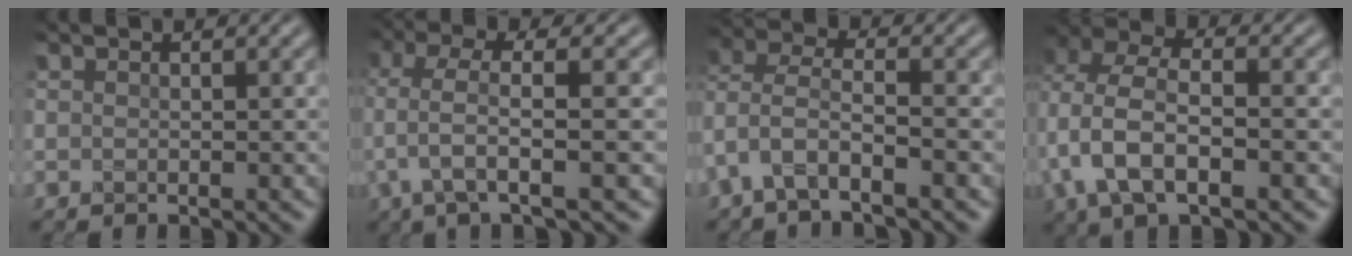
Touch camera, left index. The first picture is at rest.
{"total": 4.4, "force": [-0.1, 0.9, 4.4], "torque": [-0.093, 0.009, -0.004]}
{"total": 3.6, "force": [-1.8, 1.5, 2.8], "torque": [-0.065, 0.005, -0.045]}
{"total": 7.0, "force": [-1.1, 4.0, 5.7], "torque": [-0.127, 0.008, -0.026]}